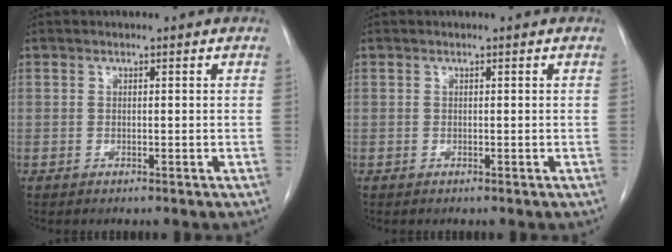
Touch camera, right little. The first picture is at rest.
{"total": 0.0}